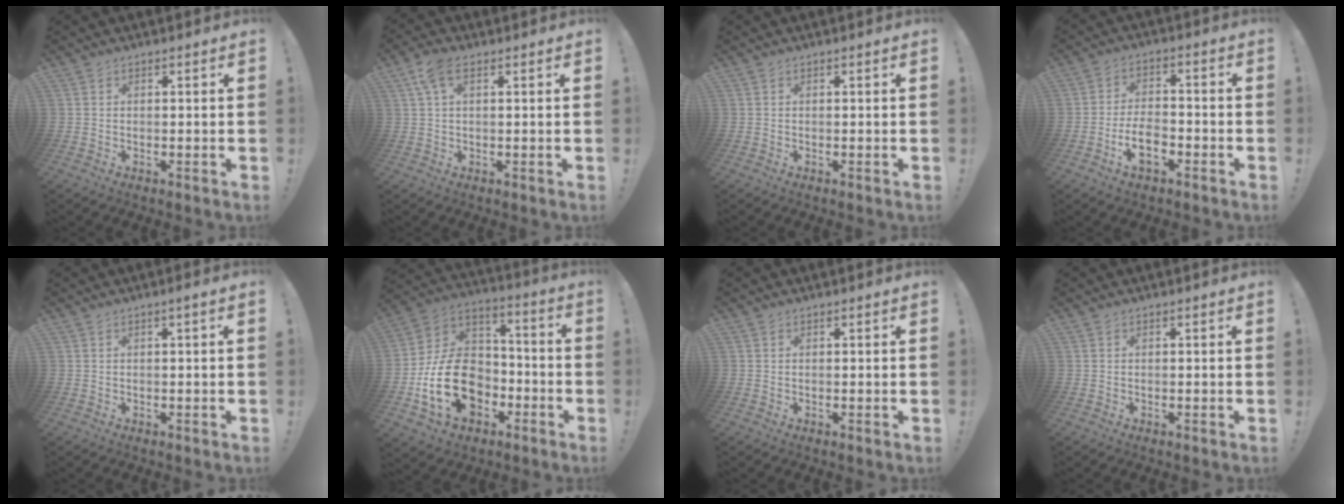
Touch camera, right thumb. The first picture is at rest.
{"total": 5.5, "force": [2.3, 2.4, 4.3], "torque": [-0.083, 0.003, 0.044]}
{"total": 0.0}
{"total": 8.5, "force": [-4.2, 4.3, 6.1], "torque": [-0.118, 0.011, -0.075]}
{"total": 1.9, "force": [0.0, -0.1, 1.9], "torque": [-0.028, -0.001, -0.004]}
{"total": 21.6, "force": [-7.2, 15.3, 13.3], "torque": [-0.251, 0.043, -0.110]}
{"total": 0.0}
{"total": 0.0}